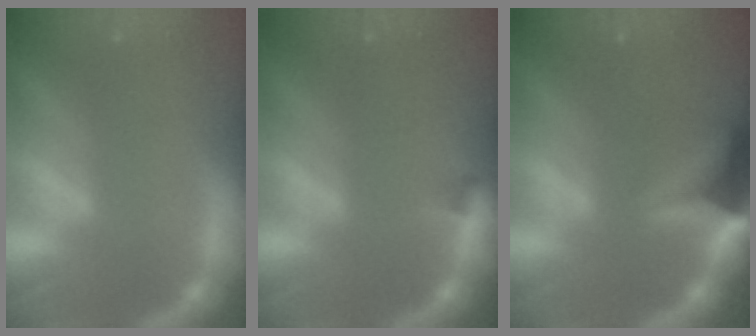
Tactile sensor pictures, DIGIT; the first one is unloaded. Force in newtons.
{"total": 0.9}
{"total": 7.9}